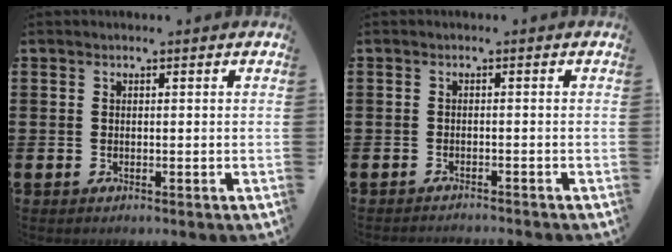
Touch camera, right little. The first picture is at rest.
{"total": 0.9, "force": [-0.9, -0.2, -0.1], "torque": [0.001, 0.000, -0.019]}